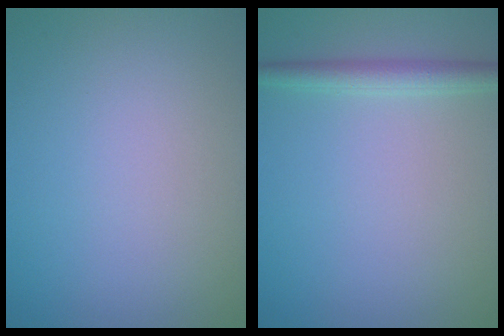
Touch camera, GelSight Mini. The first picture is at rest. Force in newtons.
{"total": 2.2, "press": 2.2, "slide": 0.0}